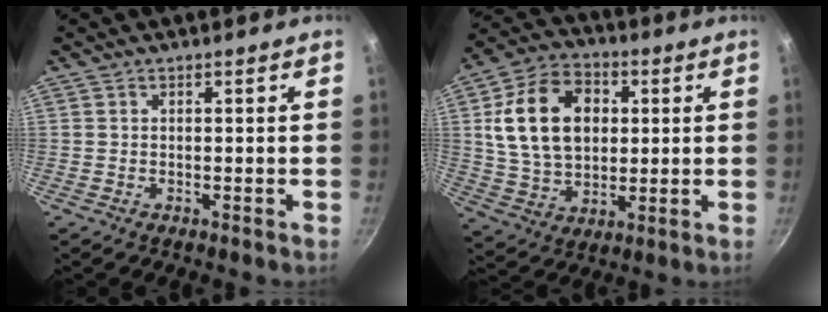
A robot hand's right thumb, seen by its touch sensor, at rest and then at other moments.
{"total": 17.6, "force": [3.2, 12.5, 11.9], "torque": [-0.188, 0.006, 0.055]}